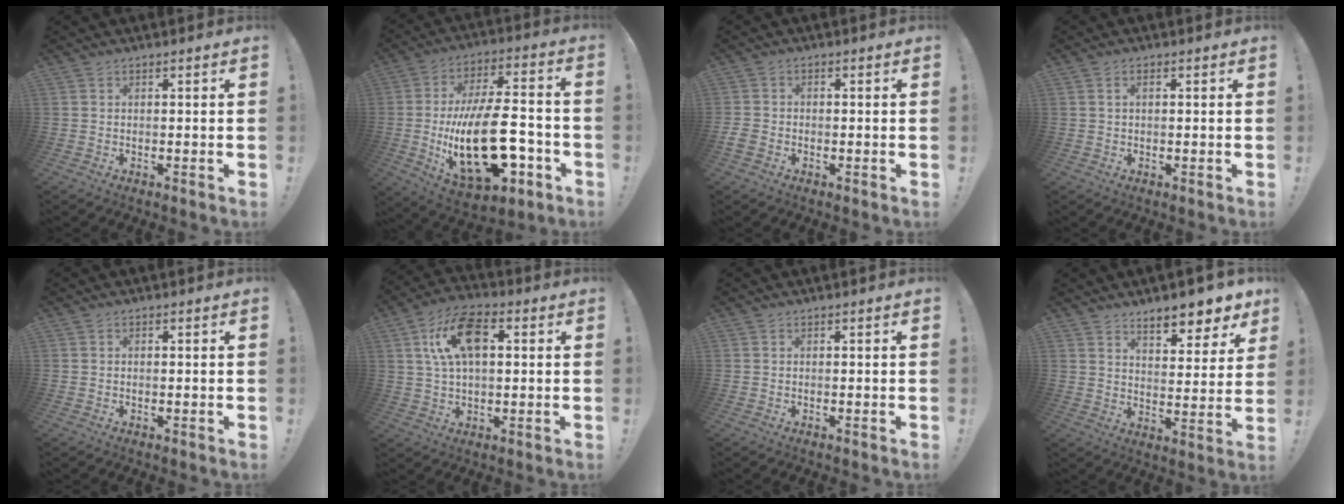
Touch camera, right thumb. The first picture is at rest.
{"total": 27.8, "force": [-6.5, 13.5, 23.4], "torque": [-0.418, 0.037, -0.097]}
{"total": 2.9, "force": [-1.3, 2.1, 1.6], "torque": [-0.036, 0.002, -0.024]}
{"total": 1.9, "force": [0.4, 1.0, 1.6], "torque": [-0.028, 0.002, 0.006]}
{"total": 0.0}
{"total": 14.6, "force": [4.0, 8.3, 11.3], "torque": [-0.187, 0.010, 0.075]}
{"total": 0.0}
{"total": 9.1, "force": [7.6, 2.4, 4.4], "torque": [-0.047, -0.068, 0.132]}